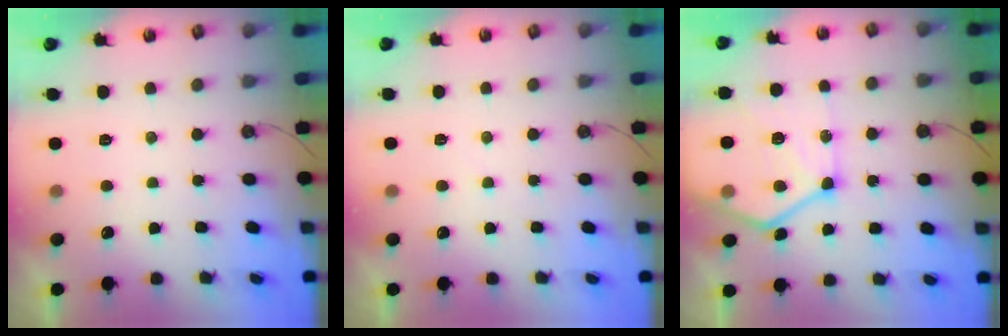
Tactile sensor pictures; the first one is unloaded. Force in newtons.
{"total": 3.8, "press": 3.7, "slide": 0.5}
{"total": 18.3, "press": 18.3, "slide": 1.6}